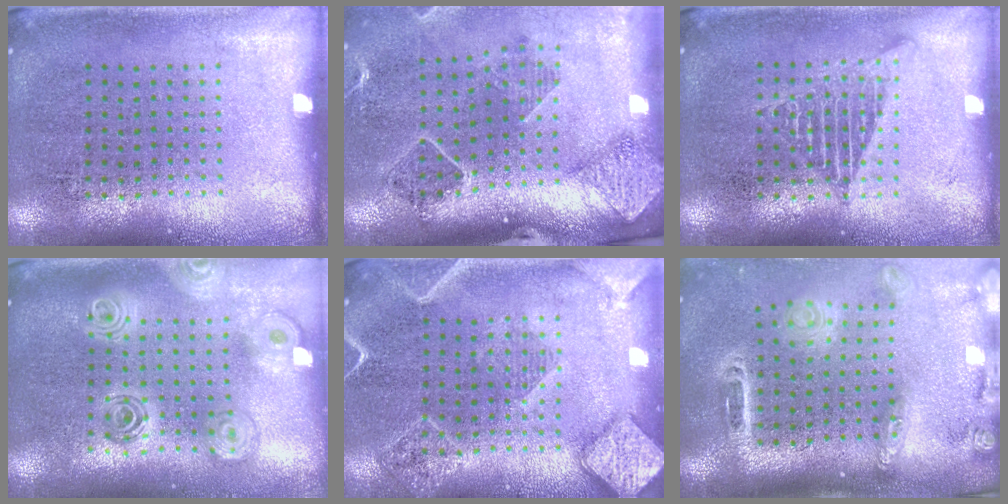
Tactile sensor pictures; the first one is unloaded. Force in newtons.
{"total": 1.6, "press": 1.6, "slide": 0.2}
{"total": 2.1, "press": 2.1, "slide": 0.3}
{"total": 2.1, "press": 1.7, "slide": 1.2}
{"total": 2.4, "press": 2.2, "slide": 0.9}
{"total": 2.5, "press": 1.9, "slide": 1.7}